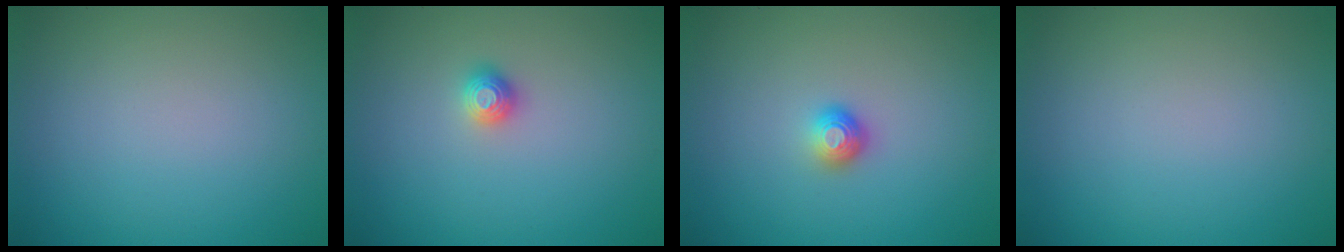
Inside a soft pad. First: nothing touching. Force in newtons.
{"total": 1.2, "press": 1.1, "slide": 0.3}
{"total": 1.5, "press": 1.1, "slide": 1.0}
{"total": 0.0}